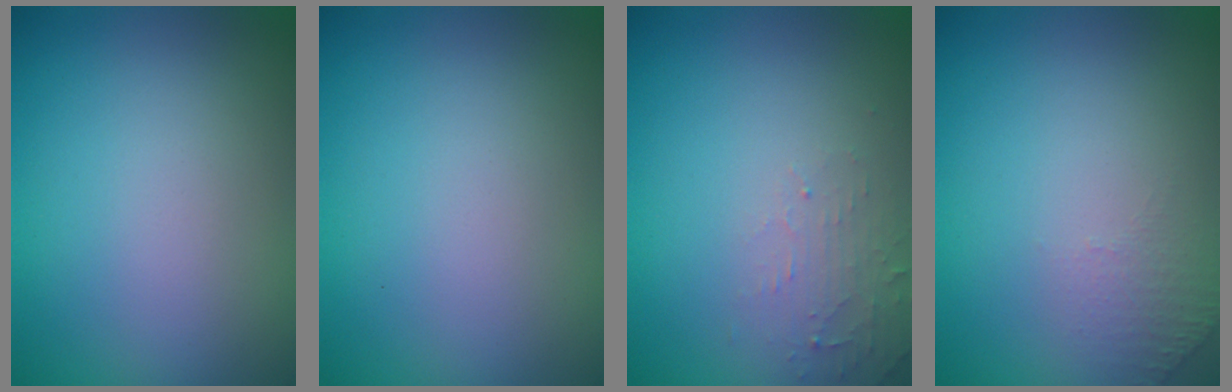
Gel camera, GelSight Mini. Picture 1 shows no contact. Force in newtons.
{"total": 0.0}
{"total": 1.6, "press": 1.5, "slide": 0.3}
{"total": 1.0, "press": 0.5, "slide": 0.9}